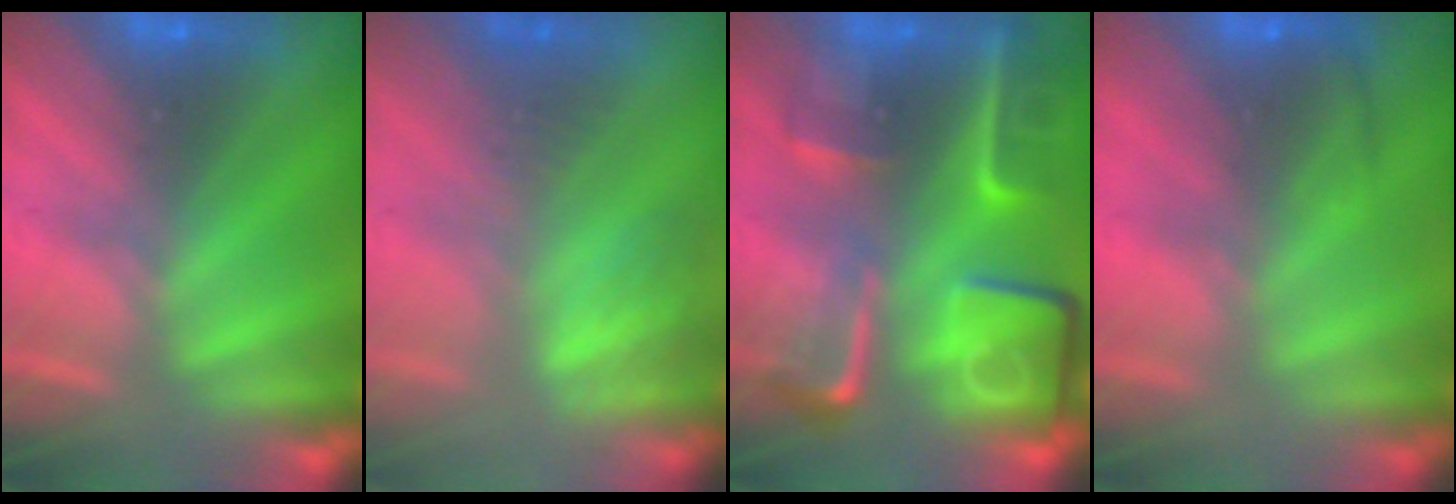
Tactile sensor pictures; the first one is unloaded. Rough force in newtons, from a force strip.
{"total": 2.8}
{"total": 7.7}
{"total": 2.4}